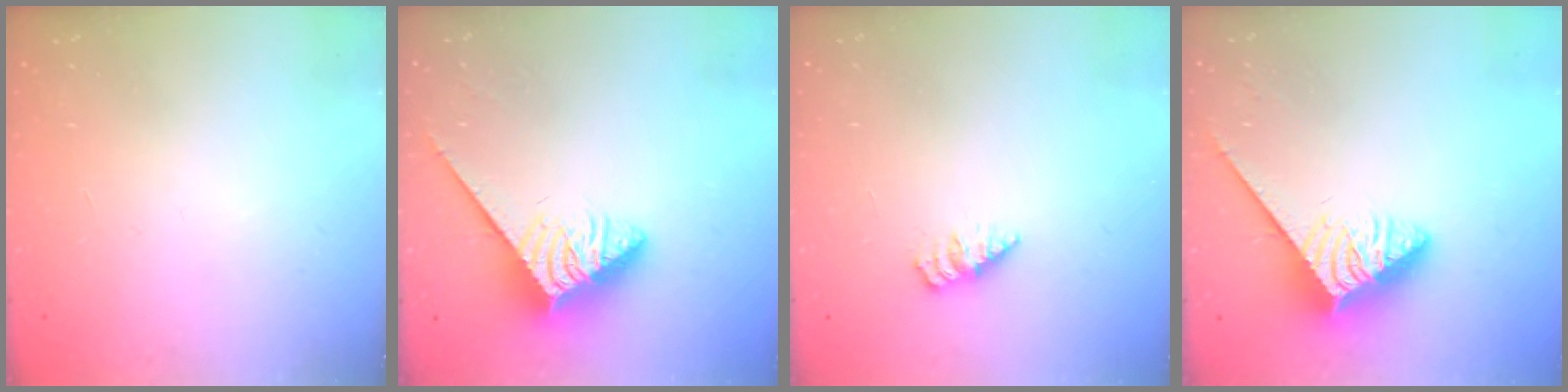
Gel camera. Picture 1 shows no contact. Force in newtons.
{"total": 3.9, "press": 3.8, "slide": 0.7}
{"total": 1.6, "press": 1.6, "slide": 0.3}
{"total": 3.6, "press": 3.5, "slide": 0.4}